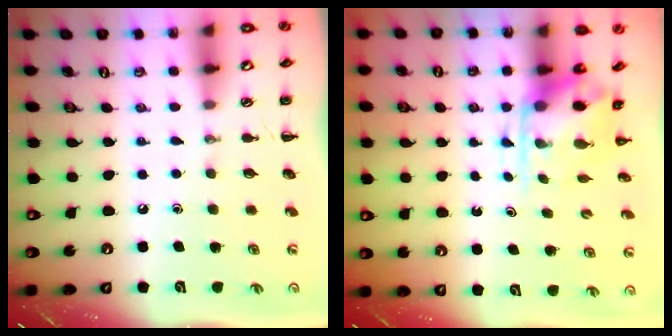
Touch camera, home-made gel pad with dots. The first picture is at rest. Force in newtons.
{"total": 5.5, "press": 5.4, "slide": 0.9}